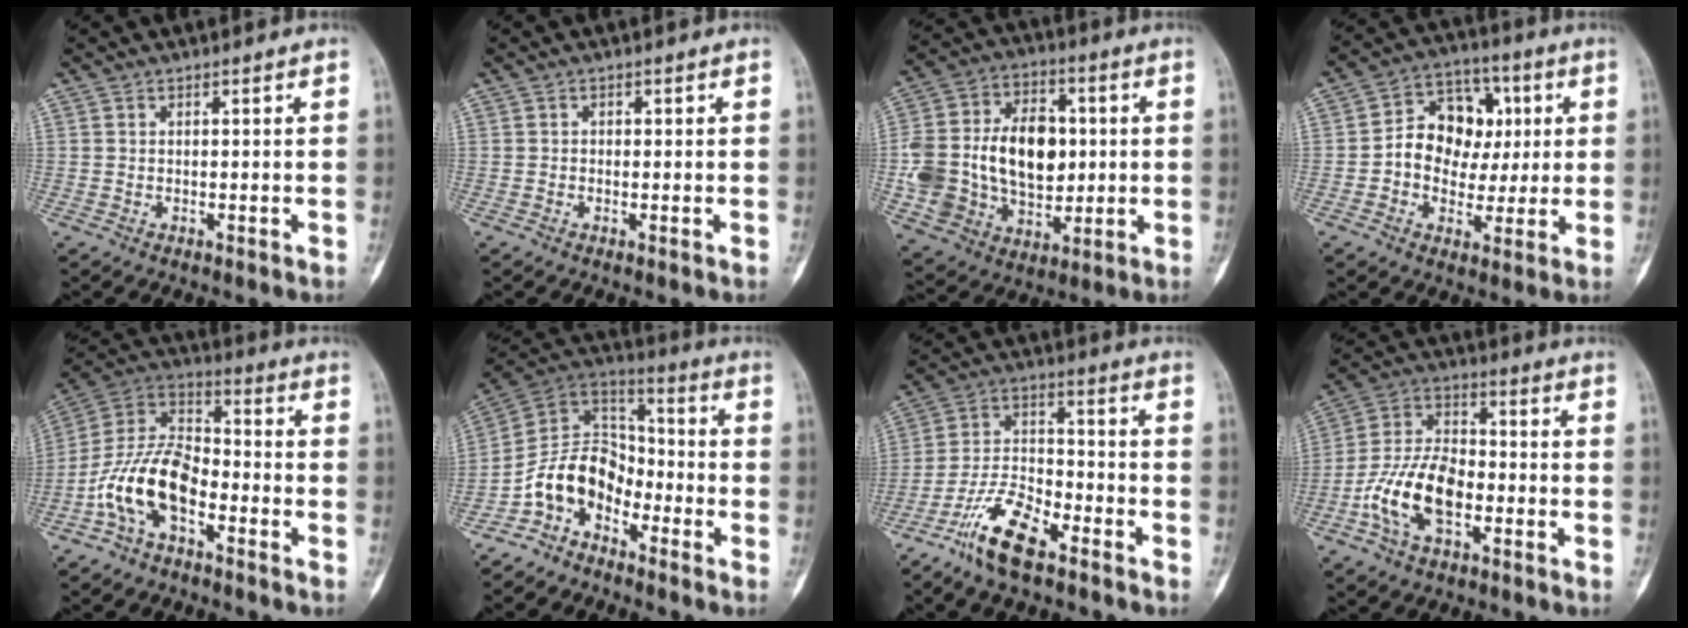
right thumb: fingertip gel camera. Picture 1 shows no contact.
{"total": 0.6, "force": [0.0, 0.5, 0.2], "torque": [0.001, 0.001, -0.005]}
{"total": 22.2, "force": [0.5, 15.4, 16.0], "torque": [-0.281, 0.016, 0.026]}
{"total": 13.0, "force": [1.0, 10.5, 7.6], "torque": [-0.072, 0.025, 0.010]}
{"total": 14.0, "force": [-5.7, 7.6, 10.3], "torque": [-0.195, 0.059, -0.116]}
{"total": 12.0, "force": [-6.7, 8.1, 5.7], "torque": [-0.083, 0.091, -0.145]}
{"total": 11.9, "force": [-7.9, 4.5, 7.7], "torque": [-0.155, 0.051, -0.155]}
{"total": 13.7, "force": [-4.4, 7.7, 10.5], "torque": [-0.199, 0.035, -0.086]}